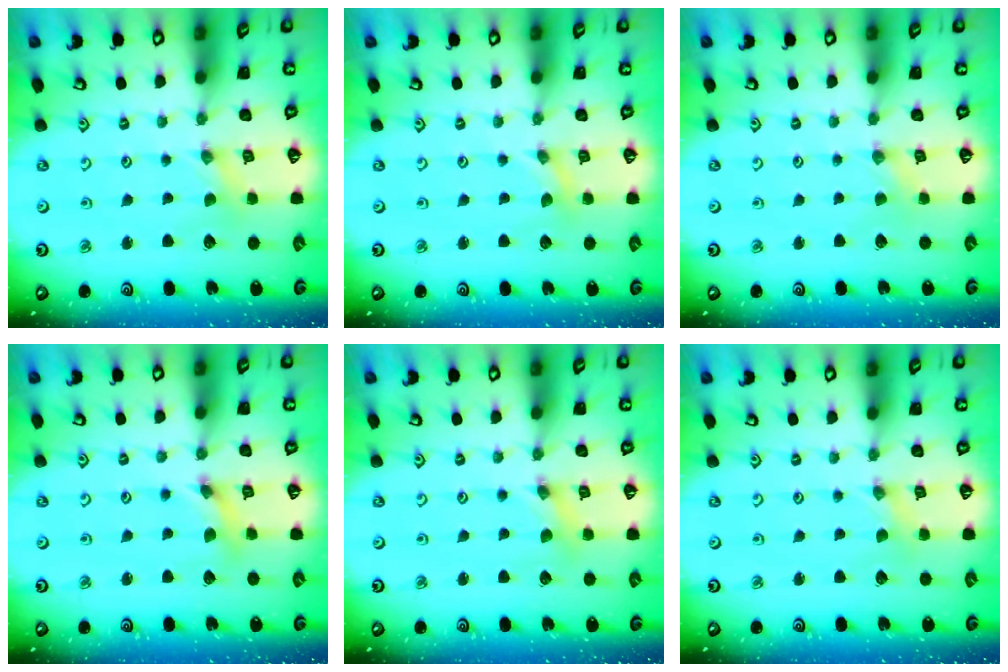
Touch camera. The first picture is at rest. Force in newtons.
{"total": 0.0}
{"total": 0.5, "press": 0.5, "slide": 0.1}
{"total": 3.5, "press": 3.5, "slide": 0.5}
{"total": 1.5, "press": 1.4, "slide": 0.3}
{"total": 0.0}